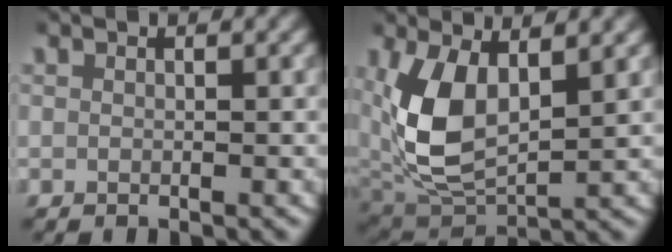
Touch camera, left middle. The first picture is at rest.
{"total": 6.2, "force": [1.3, 3.5, 4.9], "torque": [-0.124, -0.005, 0.028]}